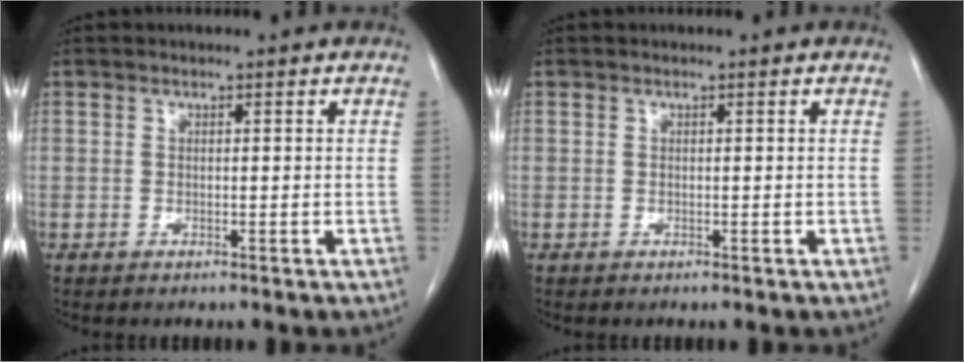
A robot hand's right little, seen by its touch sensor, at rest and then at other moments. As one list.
[{"total": 0.0}]